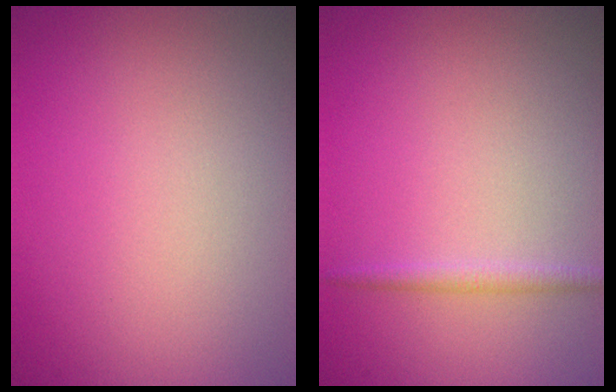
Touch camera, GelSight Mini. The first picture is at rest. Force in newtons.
{"total": 1.1, "press": 1.1, "slide": 0.1}